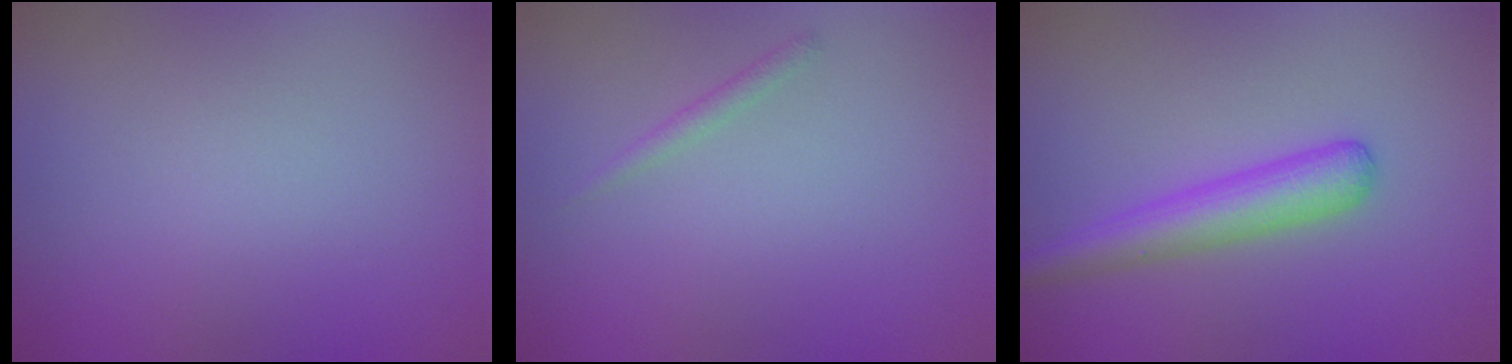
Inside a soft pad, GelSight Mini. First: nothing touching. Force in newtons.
{"total": 0.8, "press": 0.8, "slide": 0.0}
{"total": 3.5, "press": 3.5, "slide": 0.1}